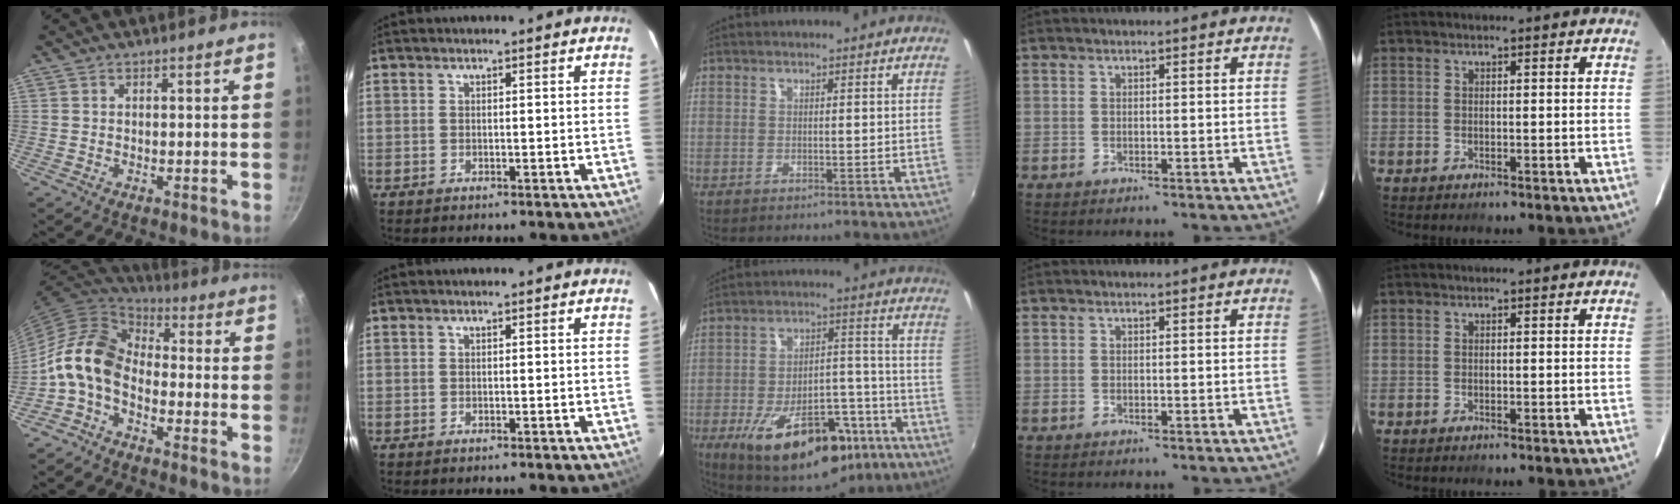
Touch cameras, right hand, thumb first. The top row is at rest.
{"thumb": {"total": 12.4, "force": [-3.3, 8.1, 8.7], "torque": [-0.152, 0.050, -0.089]}, "middle": {"total": 21.7, "force": [-12.6, 10.1, 14.4], "torque": [-0.246, 0.002, -0.167]}}